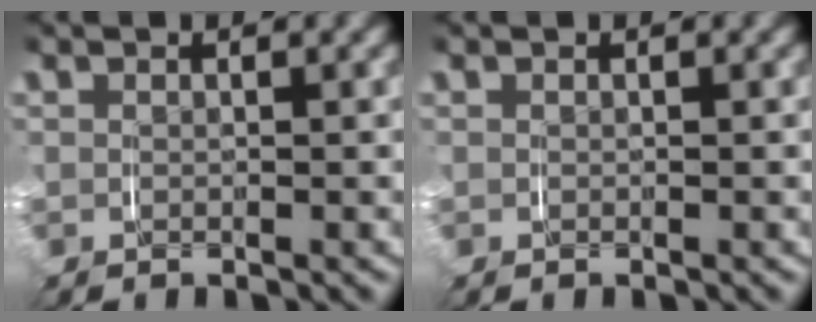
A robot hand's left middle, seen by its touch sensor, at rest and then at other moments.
{"total": 0.0}